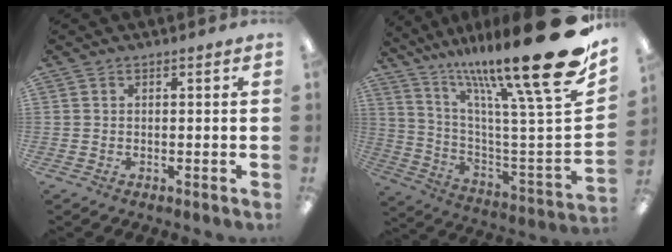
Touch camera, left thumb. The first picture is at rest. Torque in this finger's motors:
{"motor_torque": [1.77, 0.22, 2.07, -0.73, 0.56]}